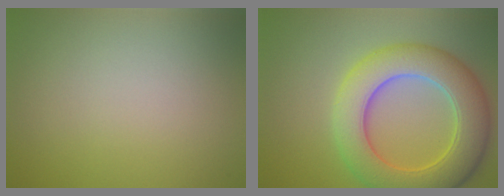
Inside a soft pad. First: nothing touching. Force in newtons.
{"total": 8.5, "press": 8.5, "slide": 0.3}